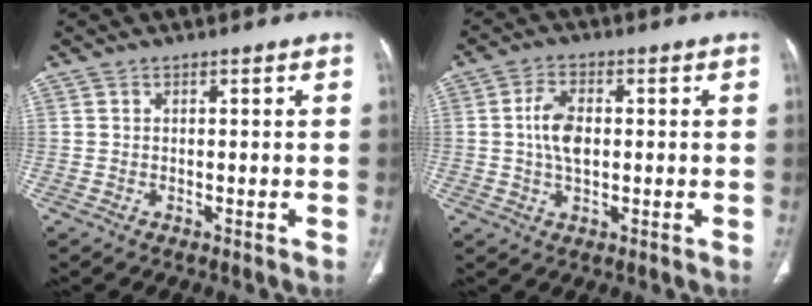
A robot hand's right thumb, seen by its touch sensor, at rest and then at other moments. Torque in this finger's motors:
{"motor_torque": [1.23, 1.08, 0.56, -0.63, 0.01]}